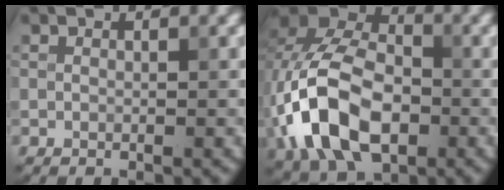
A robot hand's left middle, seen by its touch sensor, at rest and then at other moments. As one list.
[{"total": 12.2, "force": [-3.2, 8.0, 8.6], "torque": [-0.189, -0.004, -0.073]}]